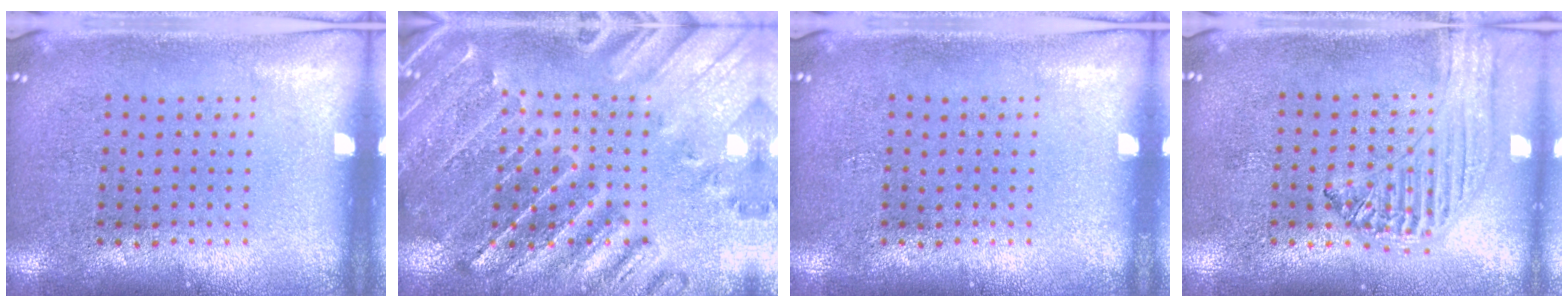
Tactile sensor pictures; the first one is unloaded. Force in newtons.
{"total": 1.6, "press": 1.6, "slide": 0.3}
{"total": 0.0}
{"total": 1.2, "press": 1.2, "slide": 0.2}